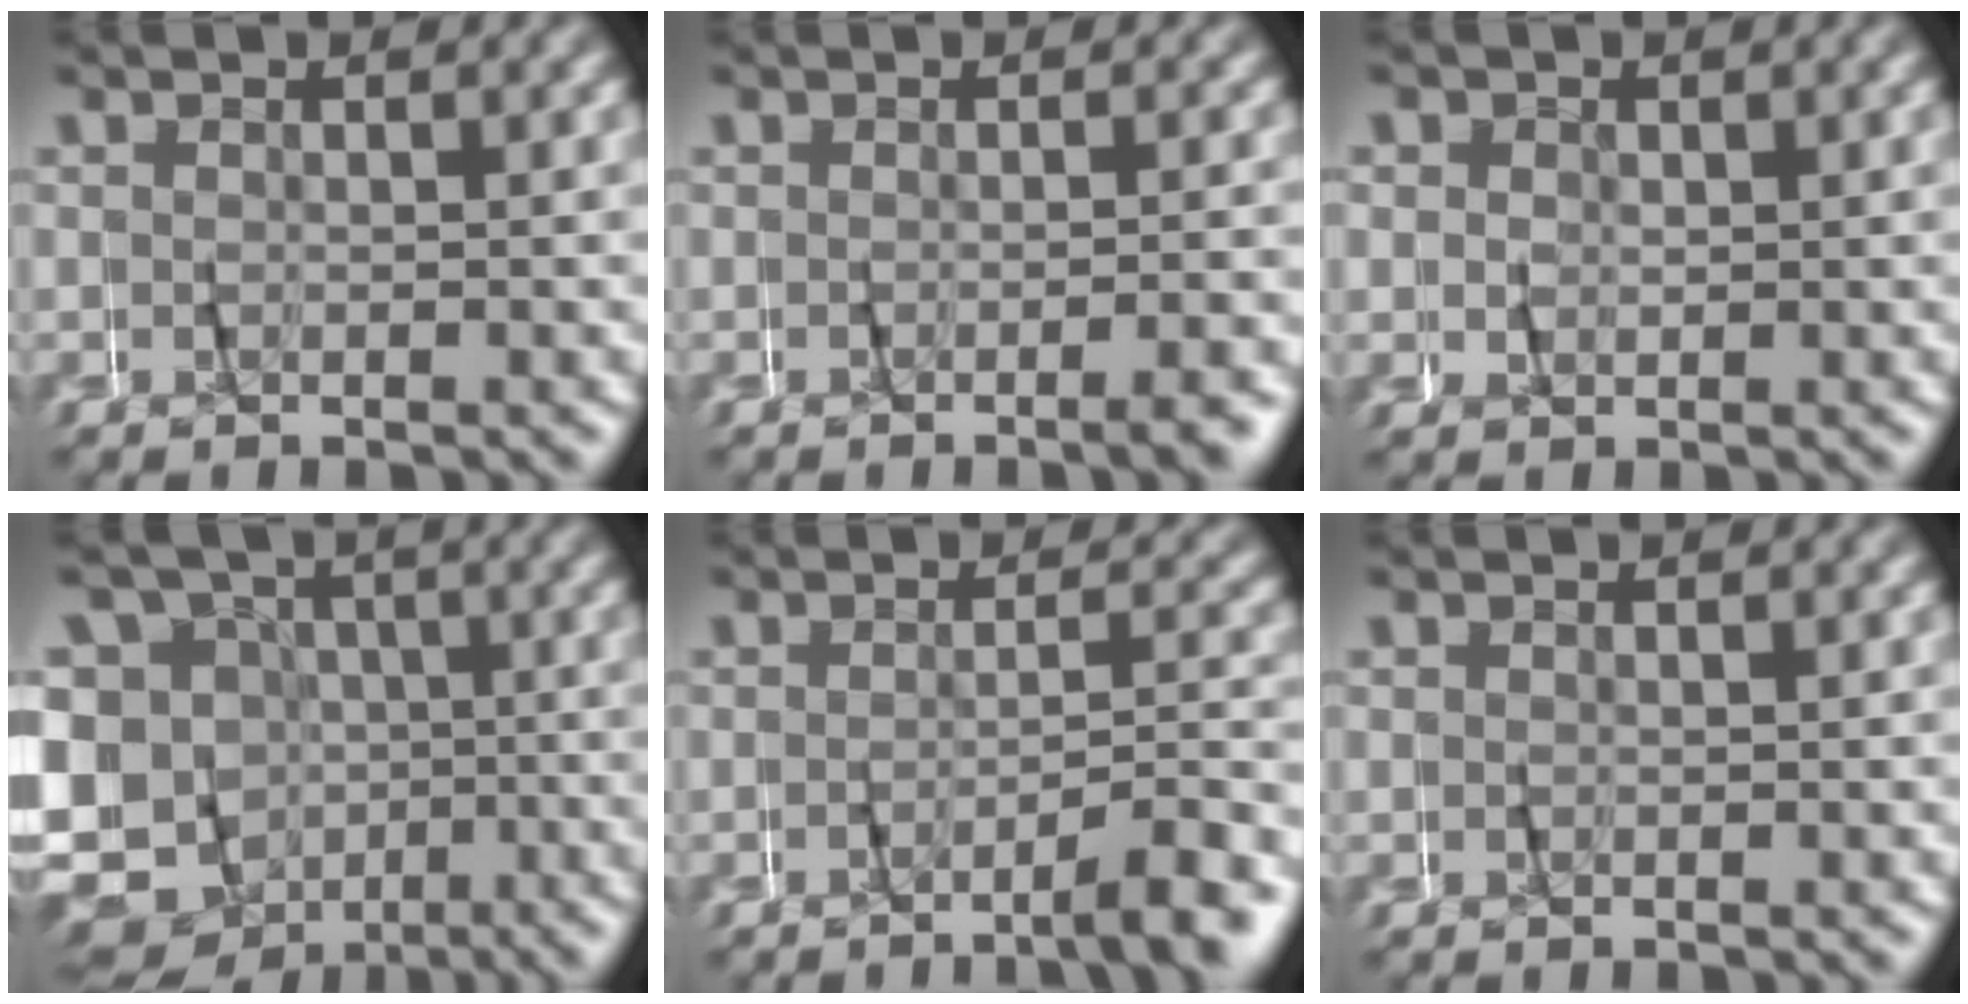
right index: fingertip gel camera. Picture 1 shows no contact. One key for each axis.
{"total": 1.8, "fx": -1.6, "fy": -0.7, "fz": 0.4, "tx": -0.003, "ty": 0.006, "tz": -0.029}
{"total": 1.2, "fx": 0.8, "fy": 0.5, "fz": -0.7, "tx": 0.014, "ty": 0.001, "tz": 0.013}
{"total": 15.7, "fx": -4.6, "fy": 14.2, "fz": 4.8, "tx": -0.136, "ty": -0.056, "tz": -0.082}
{"total": 3.6, "fx": -3.2, "fy": -0.5, "fz": 1.7, "tx": -0.022, "ty": 0.003, "tz": -0.058}
{"total": 0.0}